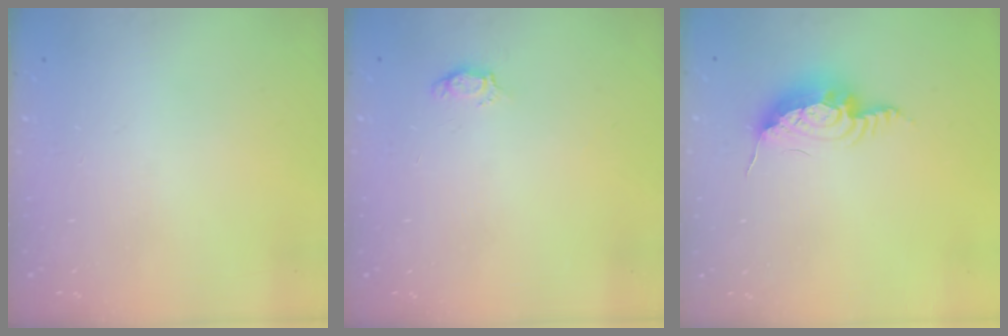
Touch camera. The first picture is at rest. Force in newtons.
{"total": 3.0, "press": 2.9, "slide": 0.4}
{"total": 11.9, "press": 11.9, "slide": 0.9}